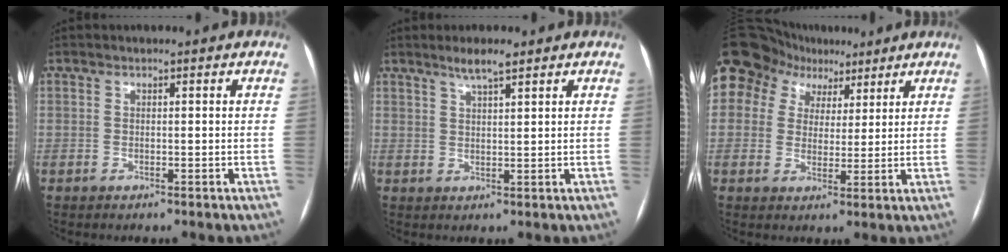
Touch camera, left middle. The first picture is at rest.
{"total": 3.4, "force": [2.6, 0.2, 2.3], "torque": [-0.047, 0.002, 0.048]}
{"total": 19.6, "force": [11.3, 14.8, 6.3], "torque": [-0.198, 0.071, 0.206]}